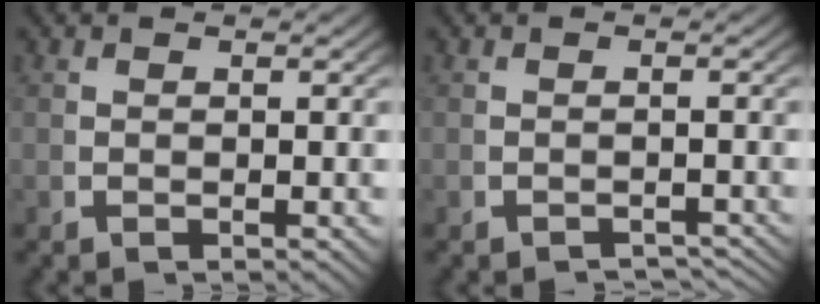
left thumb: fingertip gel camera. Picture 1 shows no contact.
{"total": 3.3, "force": [-3.3, 0.4, 0.5], "torque": [-0.002, -0.006, -0.047]}